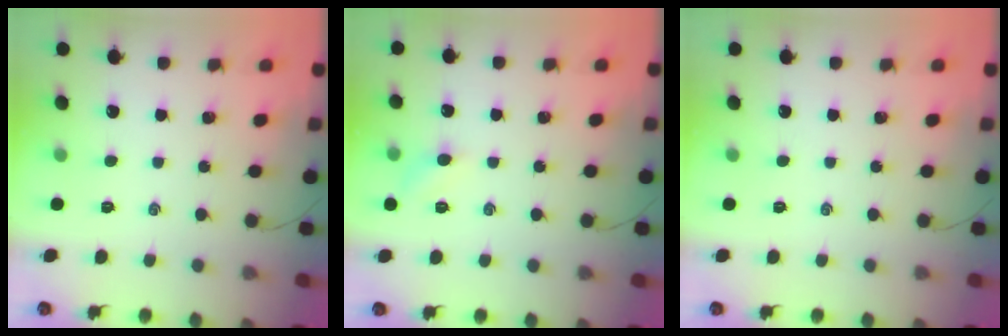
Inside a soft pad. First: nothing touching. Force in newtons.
{"total": 5.2, "press": 5.0, "slide": 1.1}
{"total": 0.0}